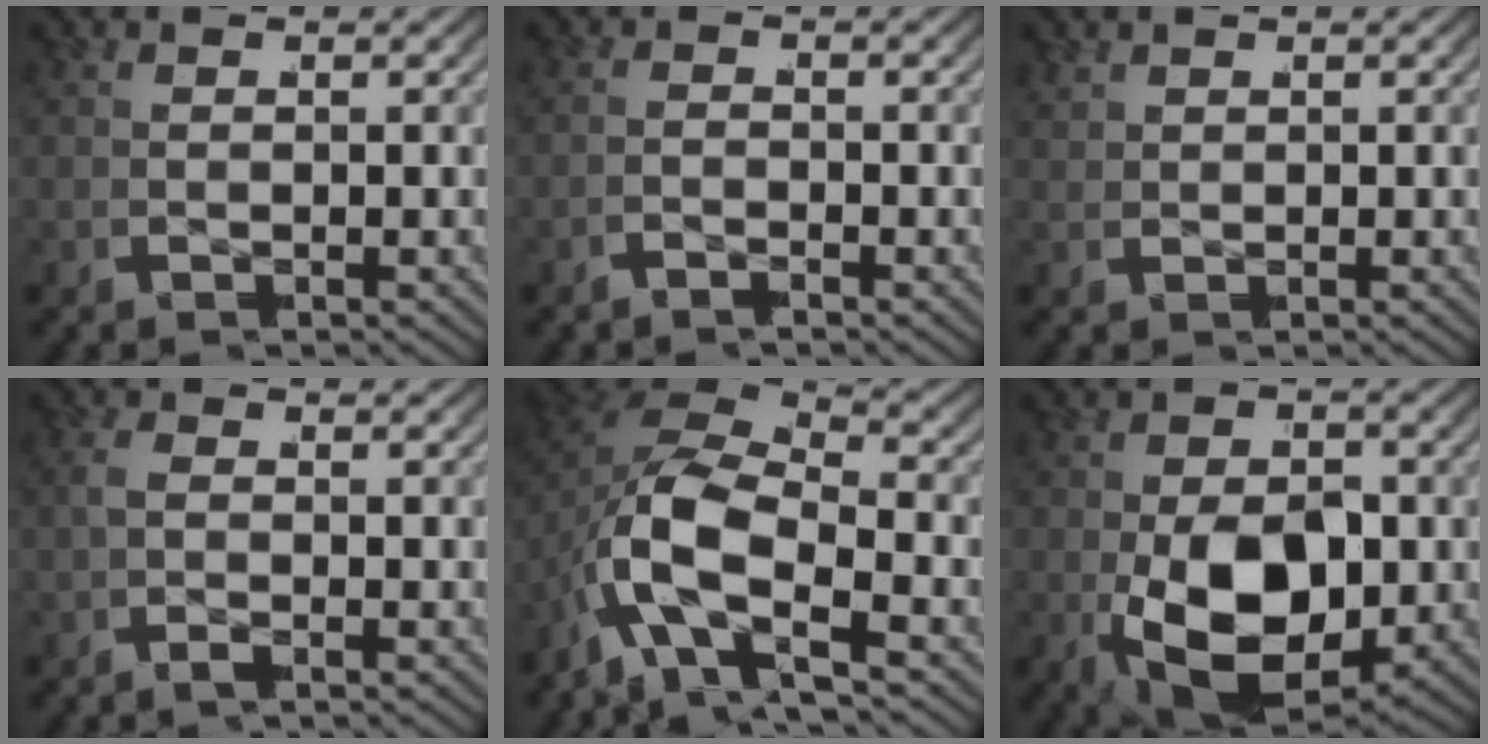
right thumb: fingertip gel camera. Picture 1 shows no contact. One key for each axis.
{"total": 1.2, "fx": -1.1, "fy": -0.3, "fz": -0.4, "tx": 0.008, "ty": 0.005, "tz": -0.029}
{"total": 0.9, "fx": 0.9, "fy": 0.1, "fz": 0.0, "tx": -0.002, "ty": 0.003, "tz": 0.021}
{"total": 1.3, "fx": -0.3, "fy": 0.8, "fz": 1.0, "tx": -0.029, "ty": -0.001, "tz": -0.009}
{"total": 10.9, "fx": -0.9, "fy": 7.5, "fz": 7.9, "tx": -0.217, "ty": -0.031, "tz": -0.016}
{"total": 12.2, "fx": -2.5, "fy": 7.3, "fz": 9.4, "tx": -0.205, "ty": -0.064, "tz": -0.009}